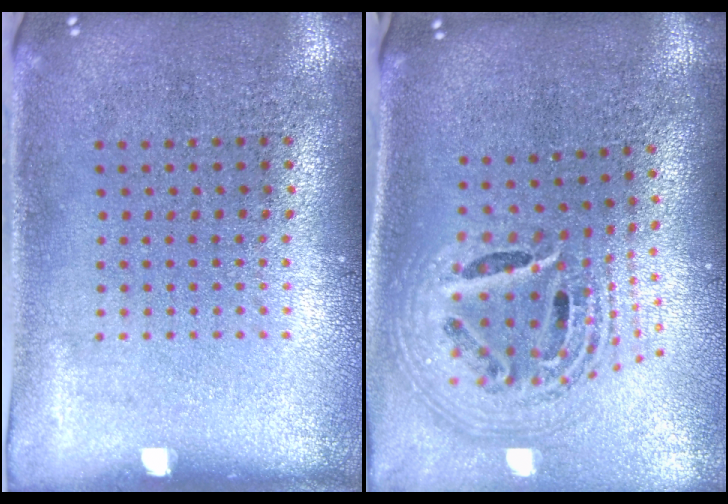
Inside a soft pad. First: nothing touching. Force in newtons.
{"total": 2.7, "press": 1.8, "slide": 1.9}